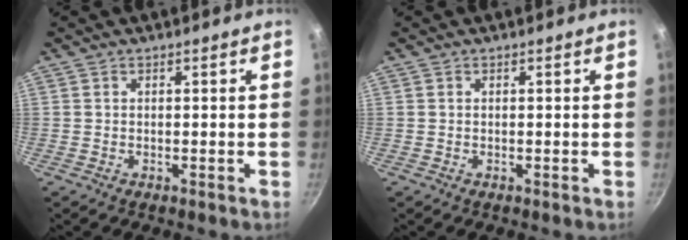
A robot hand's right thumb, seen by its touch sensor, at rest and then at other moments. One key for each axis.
{"total": 0.0}